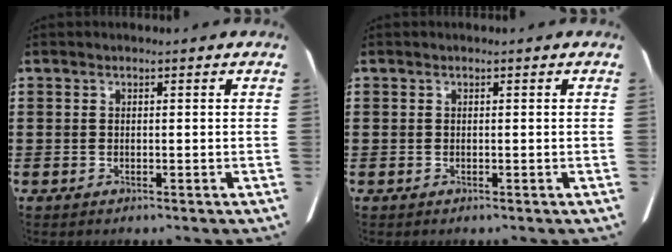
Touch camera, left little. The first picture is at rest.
{"total": 0.0}